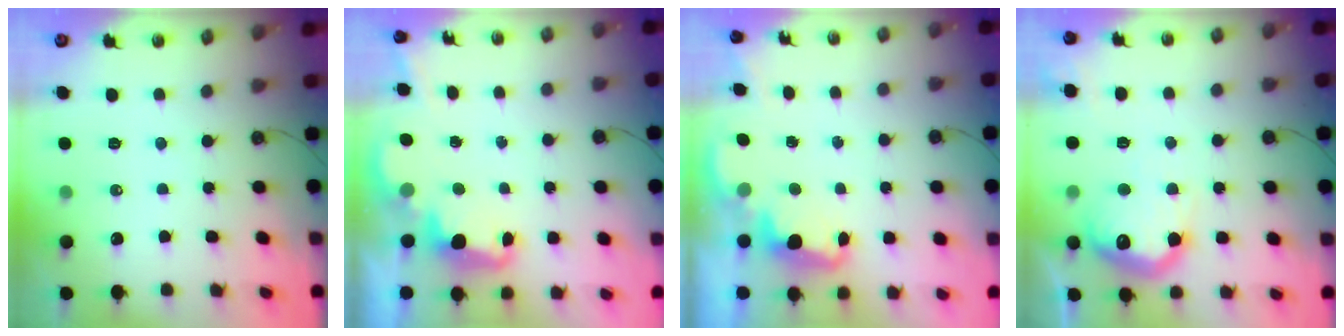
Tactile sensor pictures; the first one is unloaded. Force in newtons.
{"total": 2.4, "press": 2.4, "slide": 0.6}
{"total": 2.3, "press": 2.2, "slide": 0.7}
{"total": 15.0, "press": 15.0, "slide": 0.4}